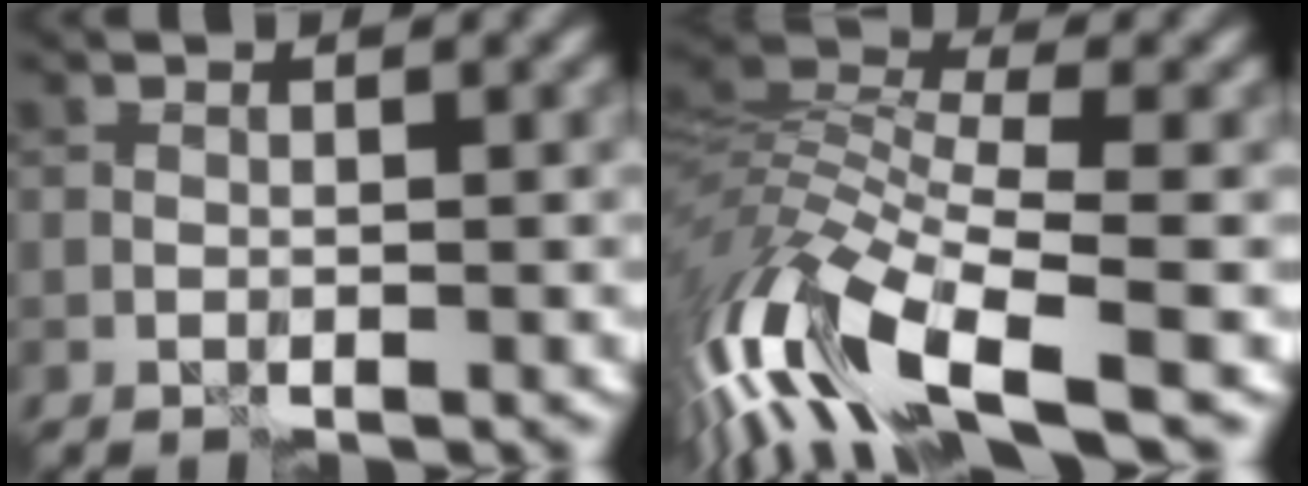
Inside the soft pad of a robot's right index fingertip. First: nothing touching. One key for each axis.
{"total": 11.5, "fx": -4.6, "fy": 4.8, "fz": 9.3, "tx": -0.196, "ty": -0.004, "tz": -0.092}